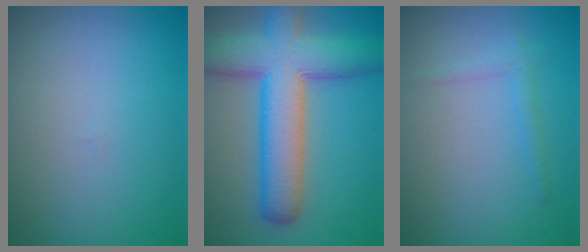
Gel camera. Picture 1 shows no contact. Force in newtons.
{"total": 9.9, "press": 9.9, "slide": 0.6}
{"total": 1.2, "press": 1.2, "slide": 0.1}